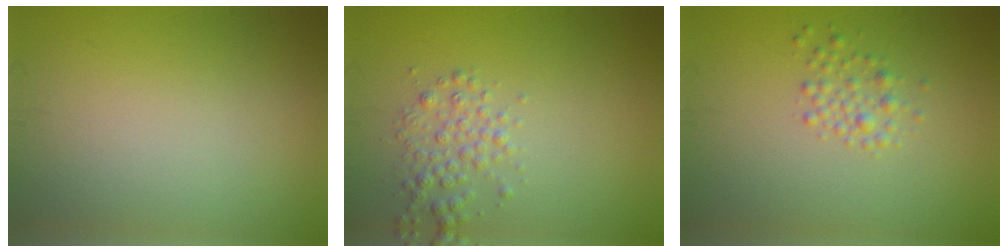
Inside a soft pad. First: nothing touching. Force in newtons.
{"total": 2.2, "press": 2.2, "slide": 0.0}
{"total": 1.7, "press": 1.7, "slide": 0.1}